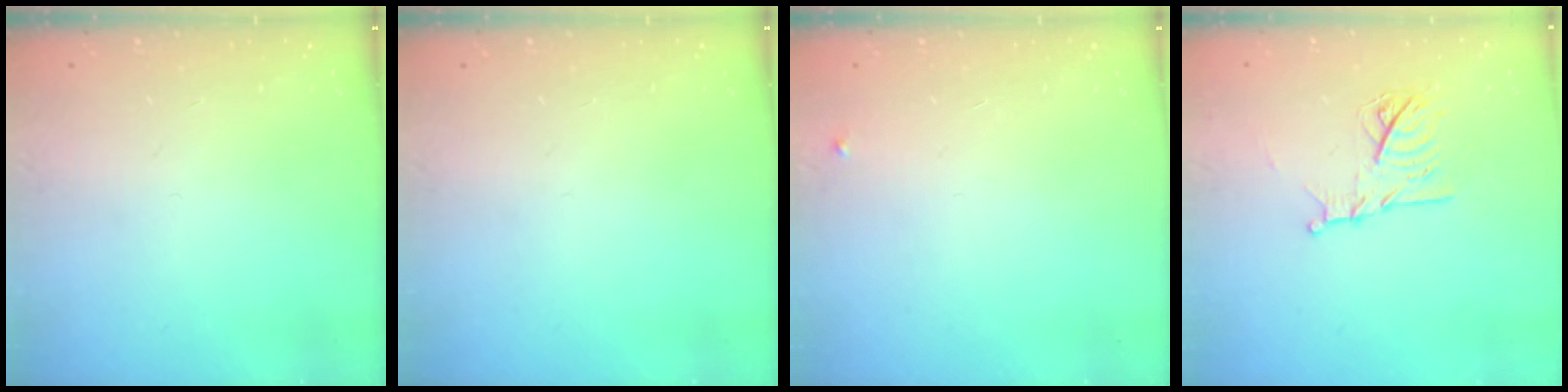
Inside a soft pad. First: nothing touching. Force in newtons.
{"total": 0.0}
{"total": 2.7, "press": 2.7, "slide": 0.2}
{"total": 11.7, "press": 11.7, "slide": 0.1}